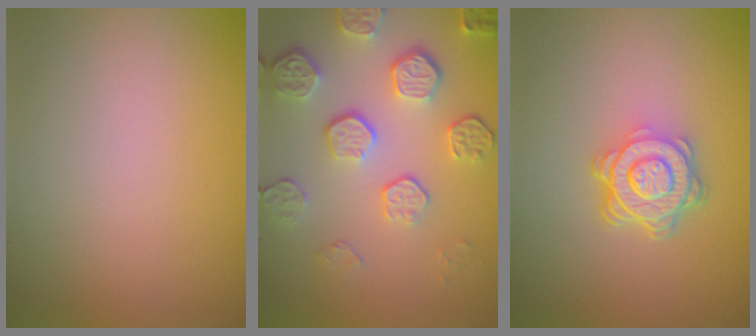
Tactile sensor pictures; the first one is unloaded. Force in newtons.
{"total": 5.4, "press": 4.1, "slide": 3.6}
{"total": 4.8, "press": 3.4, "slide": 3.4}